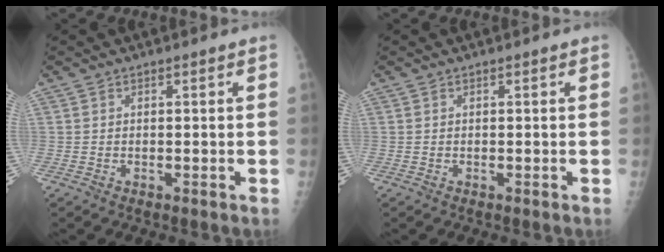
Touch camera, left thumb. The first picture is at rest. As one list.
[{"total": 0.0}]